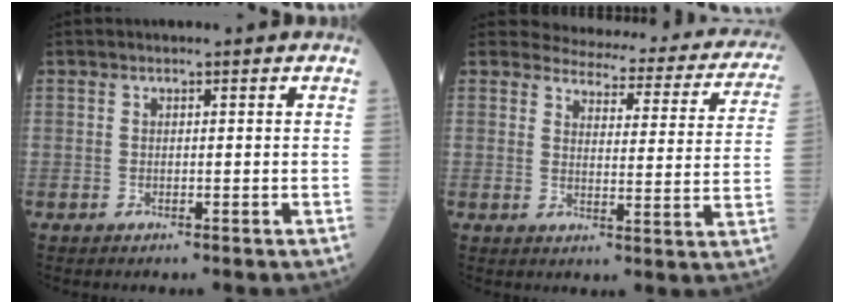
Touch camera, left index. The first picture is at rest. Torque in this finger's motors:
{"motor_torque": [0.86, -1.28, -0.04, -0.05]}